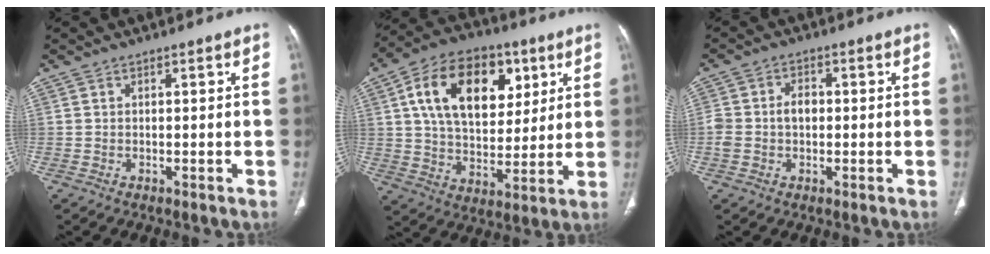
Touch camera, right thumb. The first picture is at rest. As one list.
[{"total": 20.6, "force": [7.0, 13.0, 14.3], "torque": [-0.210, -0.010, 0.114]}, {"total": 4.7, "force": [-0.2, 3.4, 3.3], "torque": [-0.068, 0.018, -0.003]}]